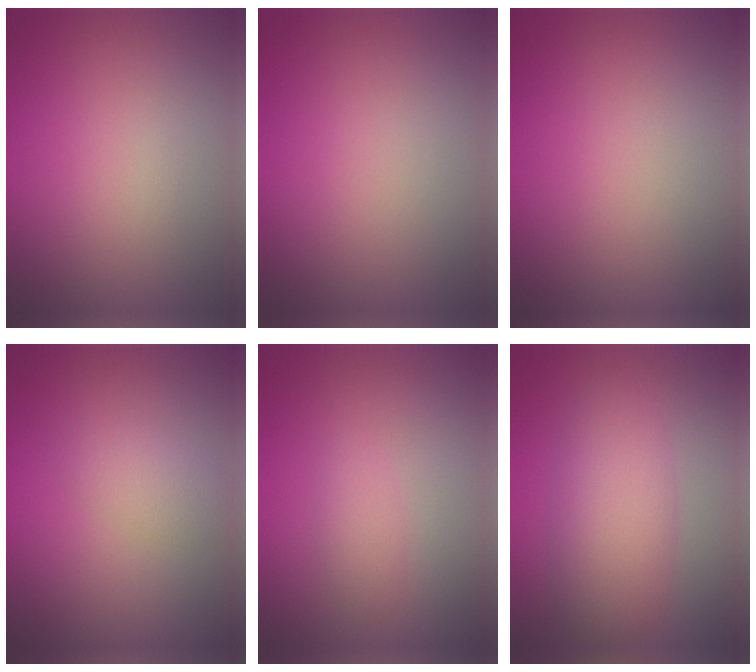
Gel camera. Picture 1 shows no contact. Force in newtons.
{"total": 0.0}
{"total": 0.0}
{"total": 2.1, "press": 2.1, "slide": 0.1}
{"total": 1.3, "press": 1.3, "slide": 0.0}
{"total": 5.5, "press": 5.5, "slide": 0.1}